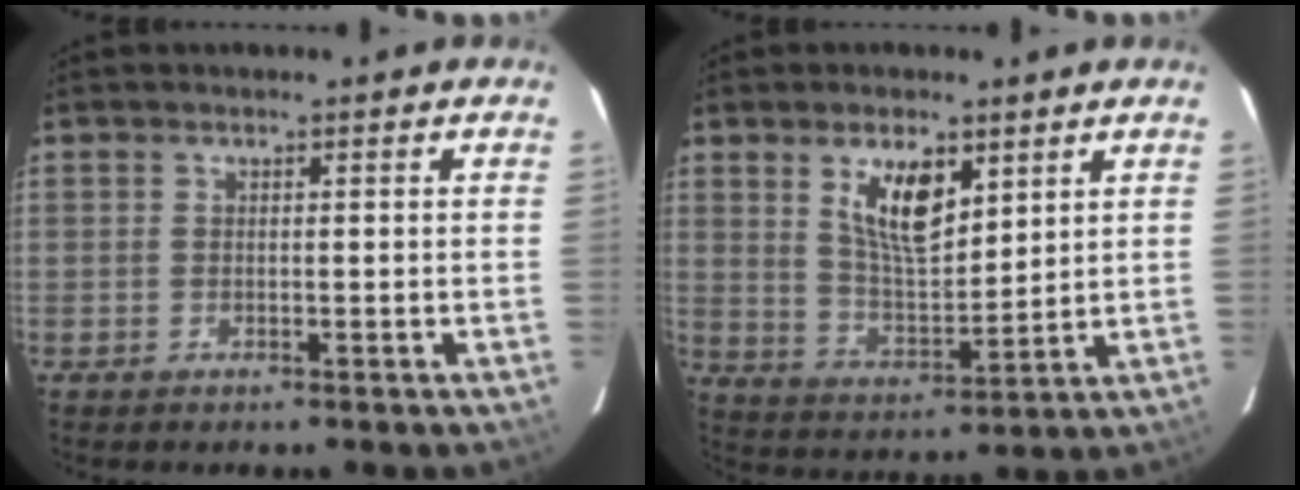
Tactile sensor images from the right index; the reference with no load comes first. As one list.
[{"total": 10.0, "force": [4.9, 4.2, 7.7], "torque": [-0.134, 0.001, 0.102]}]